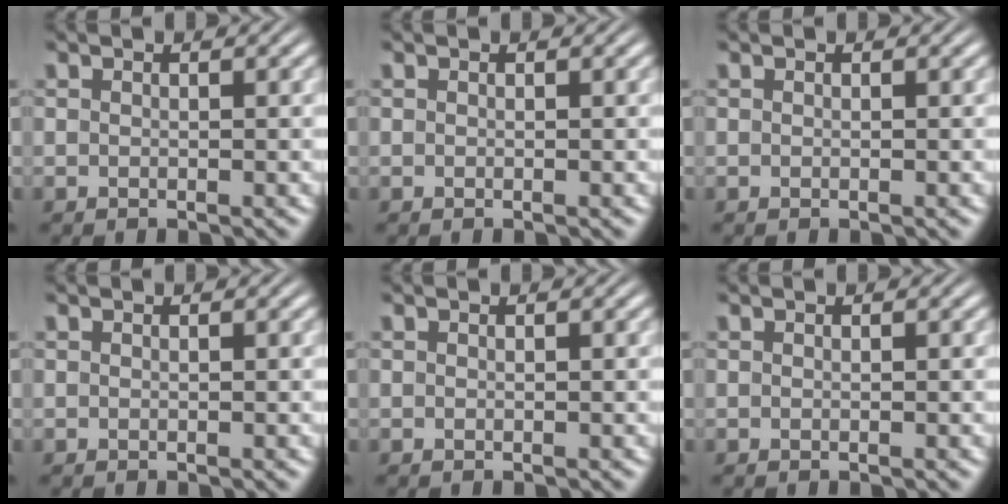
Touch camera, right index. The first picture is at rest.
{"total": 0.0}
{"total": 0.0}
{"total": 0.0}
{"total": 0.0}
{"total": 0.0}